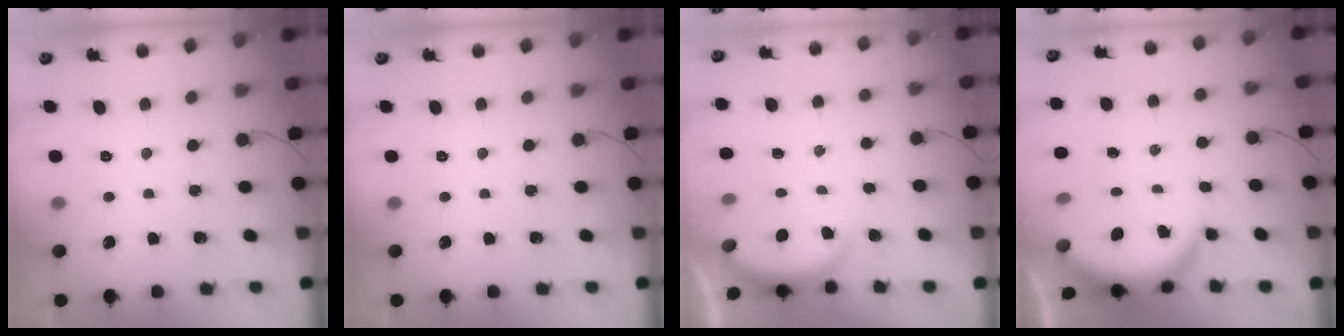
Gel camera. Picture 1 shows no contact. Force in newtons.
{"total": 0.0}
{"total": 2.5, "press": 2.4, "slide": 0.6}
{"total": 5.9, "press": 5.9, "slide": 0.8}